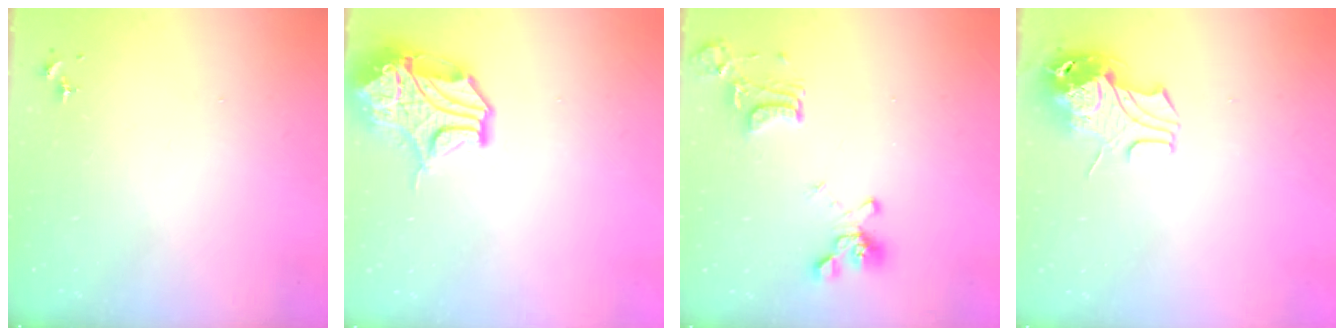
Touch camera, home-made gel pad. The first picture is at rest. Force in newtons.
{"total": 15.8, "press": 15.6, "slide": 2.5}
{"total": 15.8, "press": 15.7, "slide": 1.4}
{"total": 9.7, "press": 9.6, "slide": 1.4}